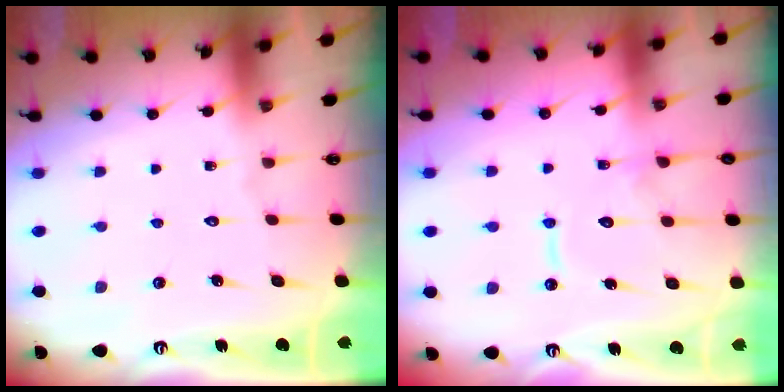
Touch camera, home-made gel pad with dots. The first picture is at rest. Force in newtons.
{"total": 11.3, "press": 11.2, "slide": 1.2}